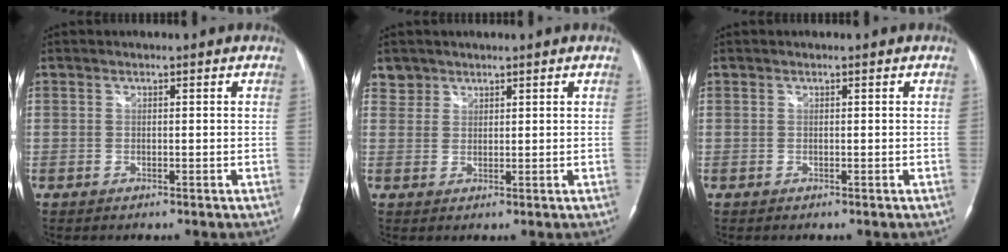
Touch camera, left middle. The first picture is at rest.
{"total": 2.4, "force": [1.8, 1.5, -0.4], "torque": [0.017, 0.007, 0.030]}
{"total": 0.0}